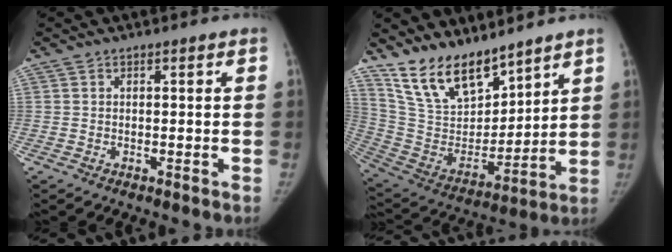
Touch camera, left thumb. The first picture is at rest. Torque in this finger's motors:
{"motor_torque": [1.29, 1.25, 1.45, -1.32, 0.24]}